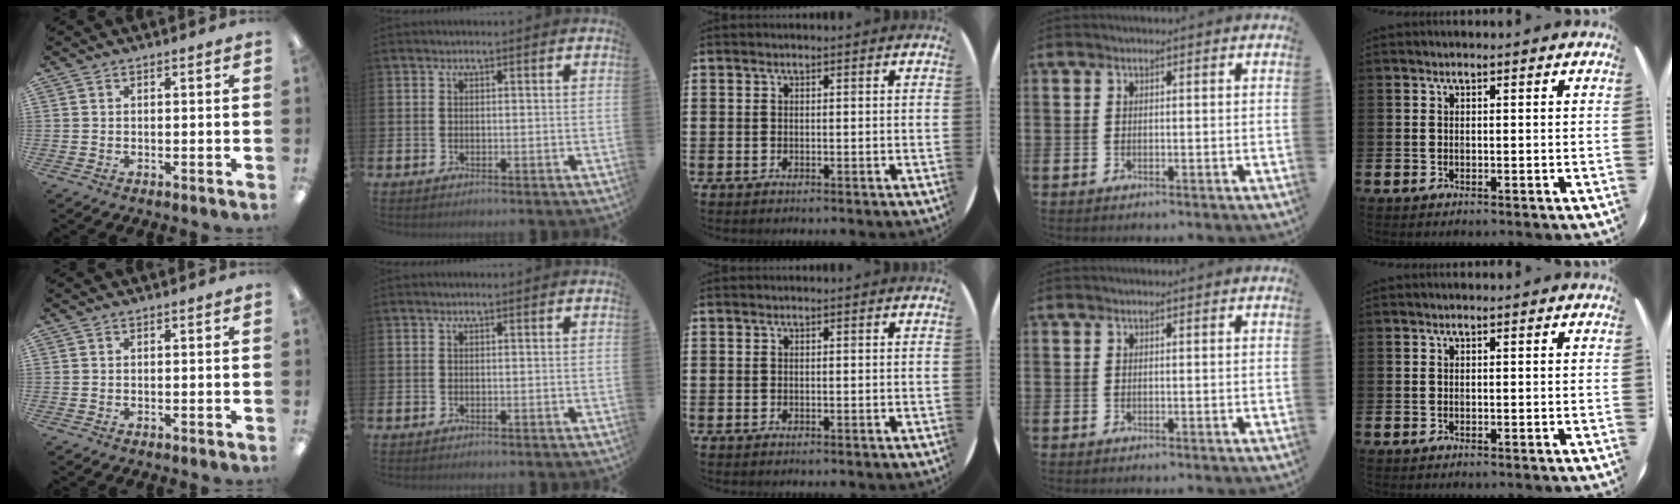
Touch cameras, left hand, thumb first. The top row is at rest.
{}